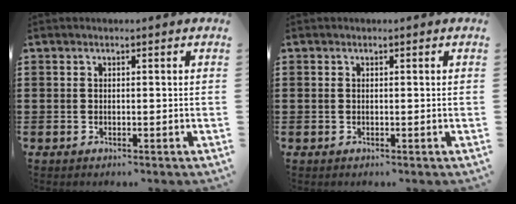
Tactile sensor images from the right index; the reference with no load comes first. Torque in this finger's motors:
{"motor_torque": [0.18, 0.15, 0.02, 0.02]}